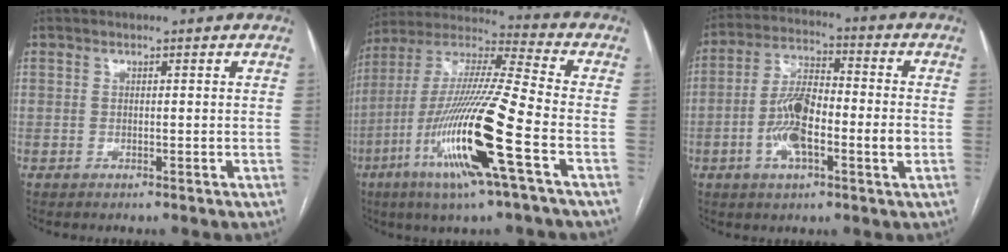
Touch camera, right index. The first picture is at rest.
{"total": 20.6, "force": [-7.5, 0.3, 19.2], "torque": [-0.409, -0.029, -0.151]}
{"total": 11.1, "force": [-2.3, 3.3, 10.4], "torque": [-0.206, 0.016, -0.043]}